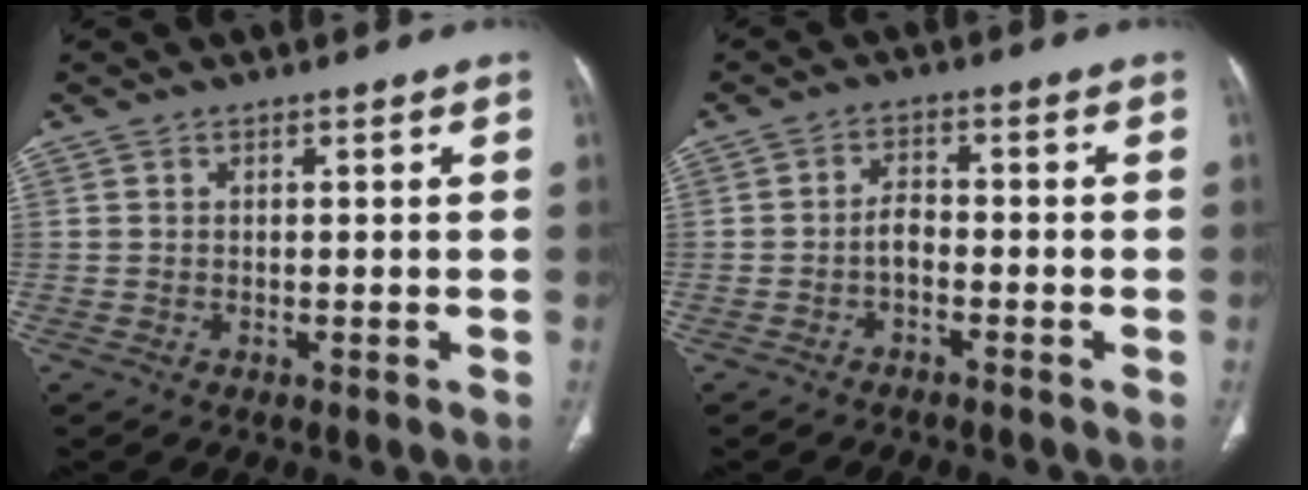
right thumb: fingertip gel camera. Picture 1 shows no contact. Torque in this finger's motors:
{"motor_torque": [0.76, 0.43, 0.13, -0.66, 0.10]}